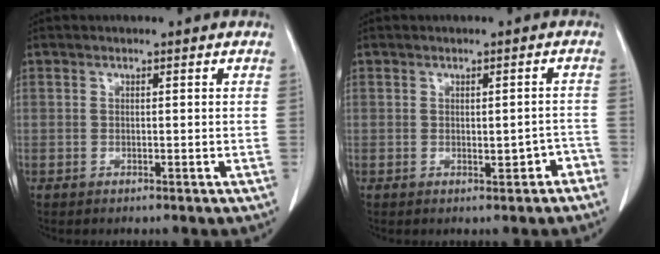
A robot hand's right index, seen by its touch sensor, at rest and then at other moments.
{"total": 2.4, "force": [-1.1, 1.0, 1.9], "torque": [-0.024, 0.004, -0.011]}